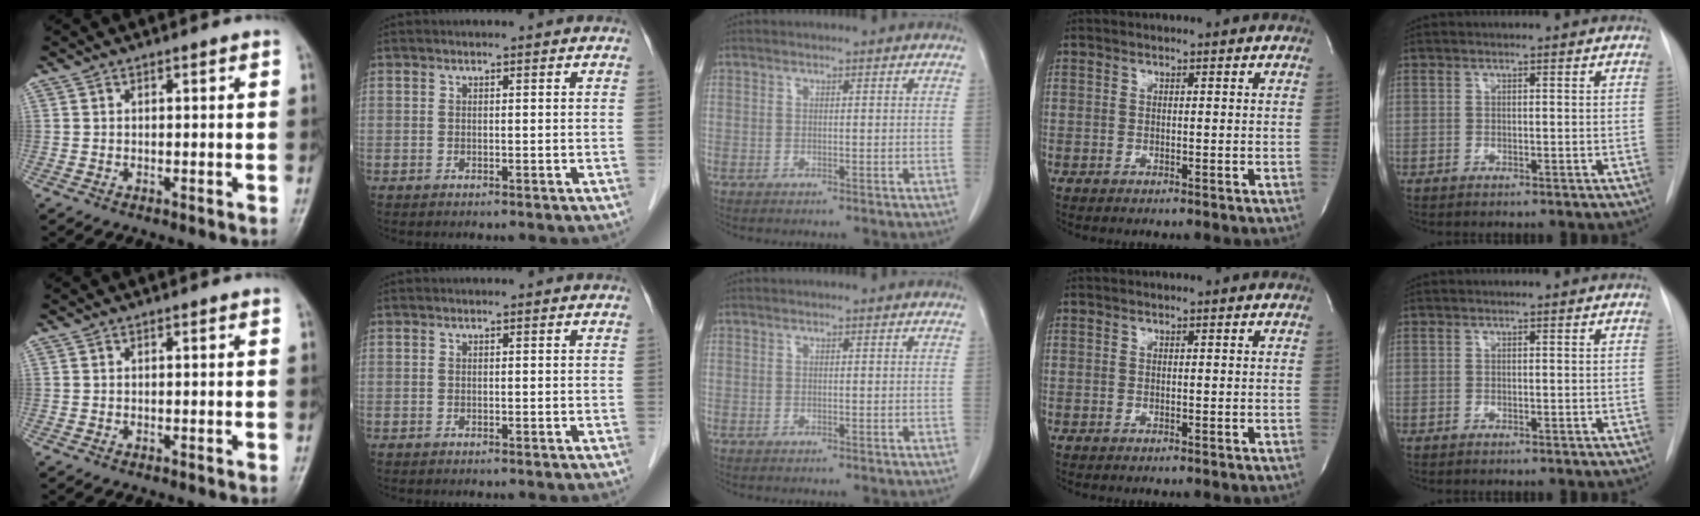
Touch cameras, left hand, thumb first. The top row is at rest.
{}